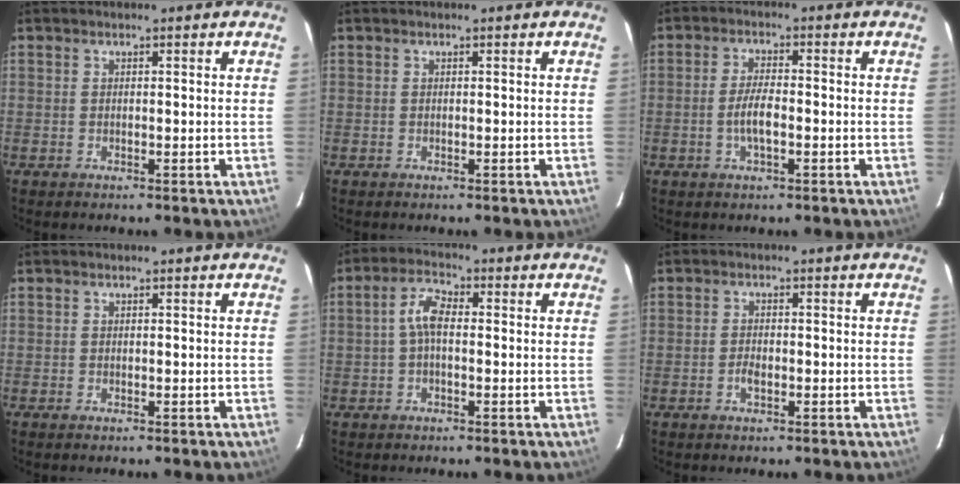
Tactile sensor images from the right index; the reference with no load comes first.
{"total": 0.0}
{"total": 4.6, "force": [-1.3, 1.3, 4.2], "torque": [-0.085, 0.000, -0.025]}
{"total": 0.0}
{"total": 4.3, "force": [-0.2, 2.1, 3.8], "torque": [-0.081, 0.016, -0.004]}
{"total": 2.1, "force": [-0.8, 1.1, 1.6], "torque": [-0.032, 0.002, -0.015]}